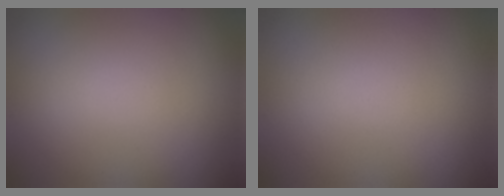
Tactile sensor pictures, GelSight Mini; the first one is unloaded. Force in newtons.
{"total": 0.0}